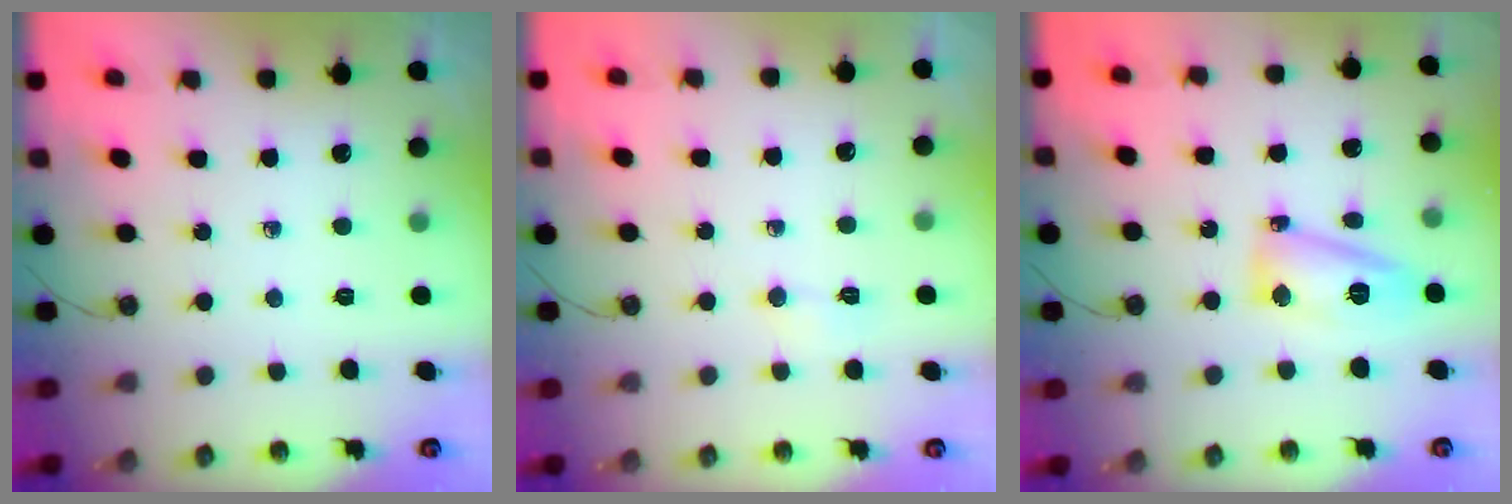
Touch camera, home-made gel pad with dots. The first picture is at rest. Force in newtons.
{"total": 2.9, "press": 2.9, "slide": 0.5}
{"total": 11.3, "press": 11.2, "slide": 1.3}